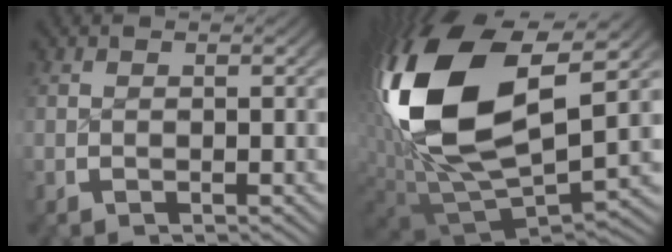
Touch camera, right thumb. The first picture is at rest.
{"total": 22.0, "force": [2.1, 12.9, 17.7], "torque": [-0.394, -0.052, 0.065]}